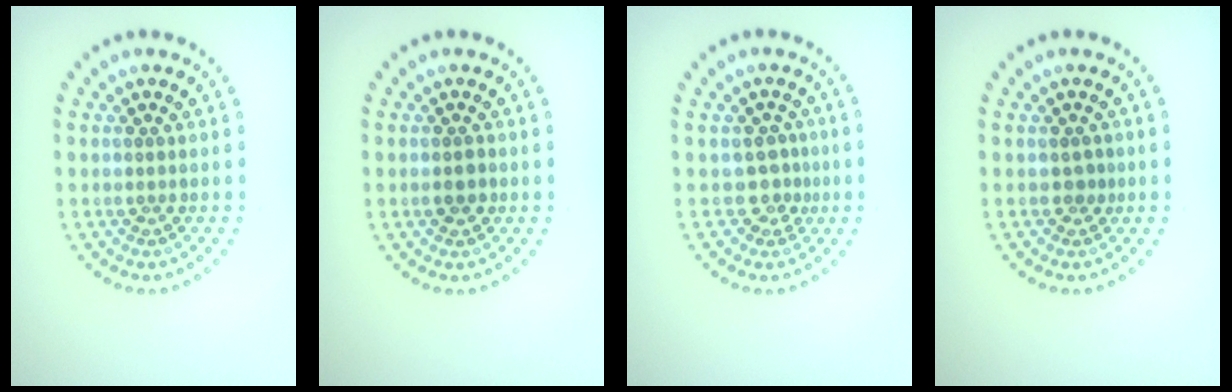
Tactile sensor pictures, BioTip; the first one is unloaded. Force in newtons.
{"total": 1.2, "press": 1.2, "slide": 0.3}
{"total": 2.0, "press": 1.4, "slide": 1.5}
{"total": 0.9, "press": 0.7, "slide": 0.5}